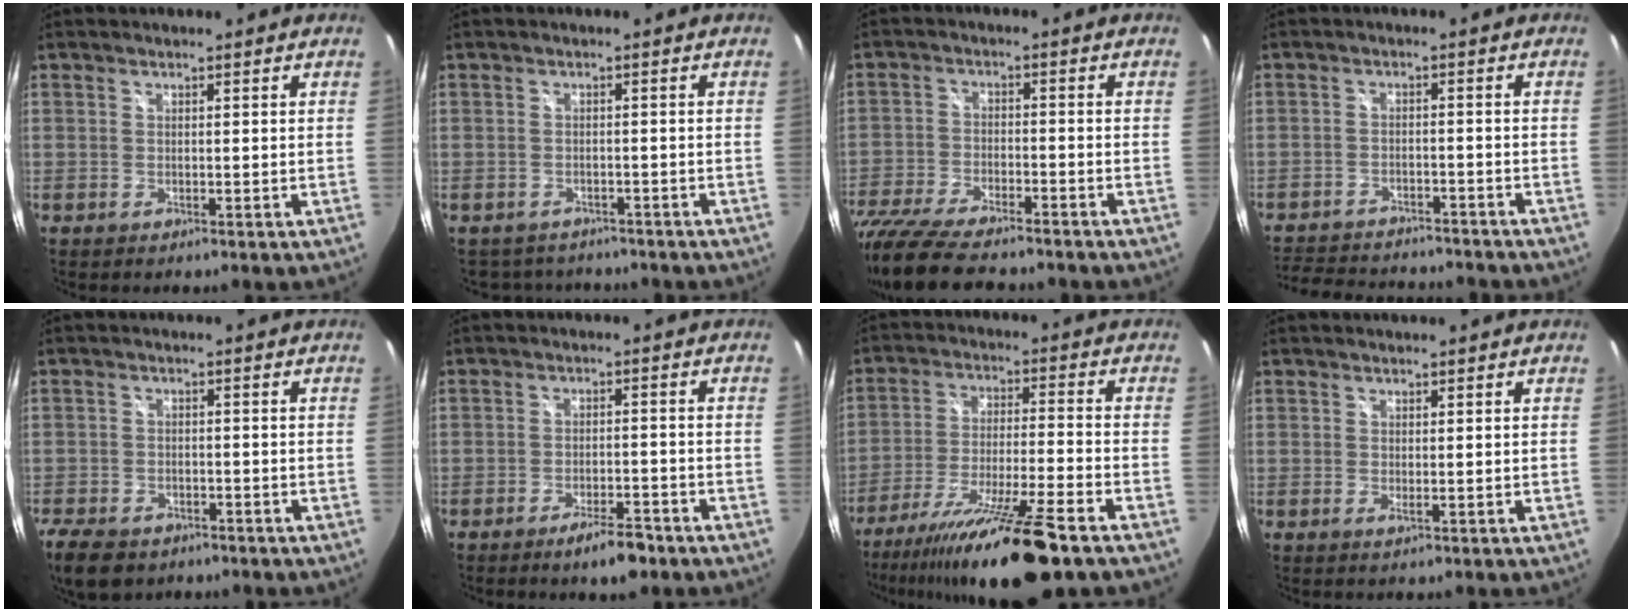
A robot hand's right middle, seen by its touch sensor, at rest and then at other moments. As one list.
[{"total": 6.0, "force": [-5.2, 2.9, 1.1], "torque": [-0.026, -0.005, -0.072]}, {"total": 18.2, "force": [-15.1, 4.5, 9.1], "torque": [-0.202, -0.052, -0.255]}, {"total": 16.6, "force": [-14.5, 4.8, 6.4], "torque": [-0.140, -0.006, -0.206]}, {"total": 9.0, "force": [-6.3, 5.0, 4.1], "torque": [-0.116, -0.019, -0.109]}, {"total": 5.6, "force": [-4.1, 1.7, 3.4], "torque": [-0.065, 0.001, -0.061]}, {"total": 19.0, "force": [-14.6, 0.6, 12.2], "torque": [-0.233, -0.040, -0.243]}, {"total": 0.6, "force": [0.2, 0.0, 0.5], "torque": [-0.011, -0.002, 0.002]}]